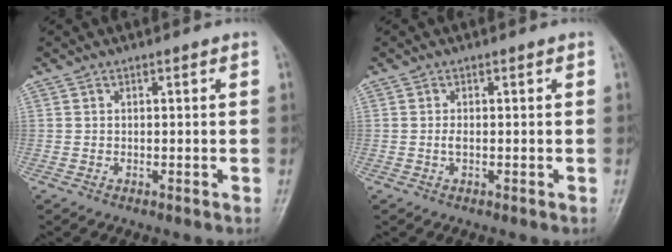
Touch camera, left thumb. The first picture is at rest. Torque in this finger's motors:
{"motor_torque": [-0.10, 0.08, 0.12, -0.02, -0.02]}